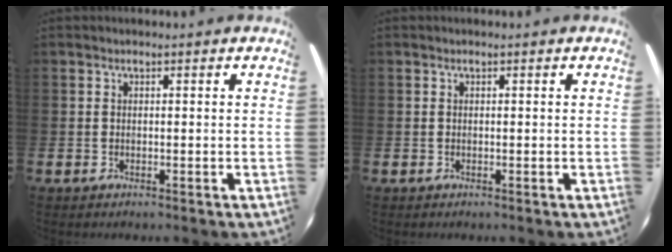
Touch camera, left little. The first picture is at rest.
{"total": 0.0}